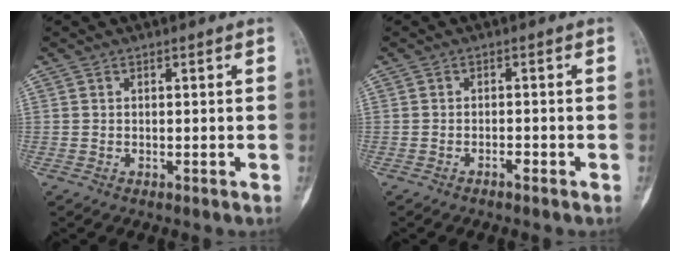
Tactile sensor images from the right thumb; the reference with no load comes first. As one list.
[{"total": 1.1, "force": [-0.8, 0.3, 0.6], "torque": [-0.011, 0.008, -0.014]}]